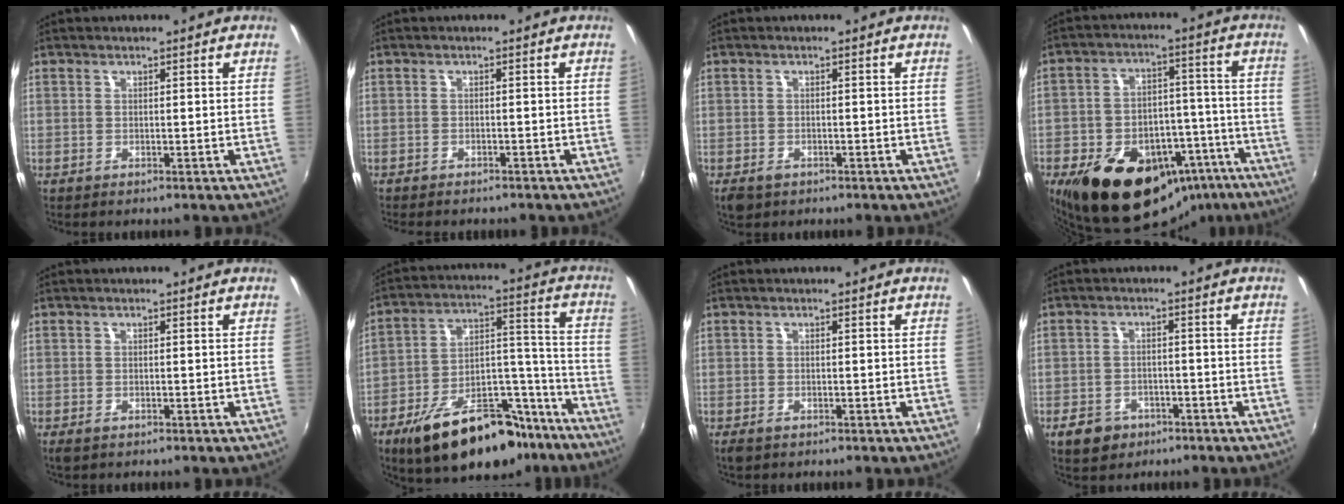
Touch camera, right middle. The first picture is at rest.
{"total": 3.9, "force": [-3.4, 1.0, 1.5], "torque": [-0.037, -0.012, -0.050]}
{"total": 3.1, "force": [-1.9, 2.0, 1.5], "torque": [-0.034, -0.010, -0.030]}
{"total": 26.6, "force": [-16.0, 15.4, 14.6], "torque": [-0.274, 0.021, -0.203]}
{"total": 1.3, "force": [-0.8, 0.7, 0.8], "torque": [-0.014, -0.007, -0.013]}
{"total": 23.5, "force": [-16.0, 10.5, 13.5], "torque": [-0.226, 0.029, -0.227]}
{"total": 1.8, "force": [-1.2, 0.9, 1.0], "torque": [-0.018, -0.008, -0.020]}
{"total": 6.3, "force": [-3.8, 4.4, 2.4], "torque": [-0.071, 0.004, -0.053]}